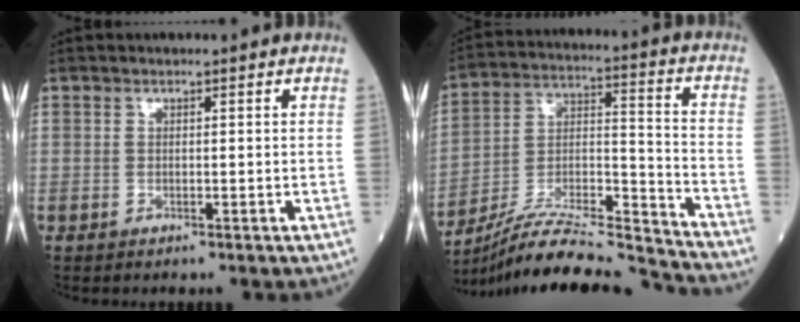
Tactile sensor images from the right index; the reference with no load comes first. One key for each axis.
{"total": 20.6, "fx": -19.6, "fy": 0.0, "fz": 6.3, "tx": -0.139, "ty": 0.005, "tz": -0.328}